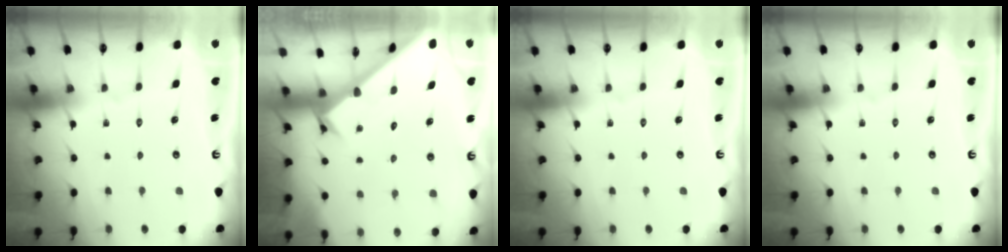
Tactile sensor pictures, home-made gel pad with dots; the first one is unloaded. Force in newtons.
{"total": 2.6, "press": 2.6, "slide": 0.2}
{"total": 0.0}
{"total": 0.0}